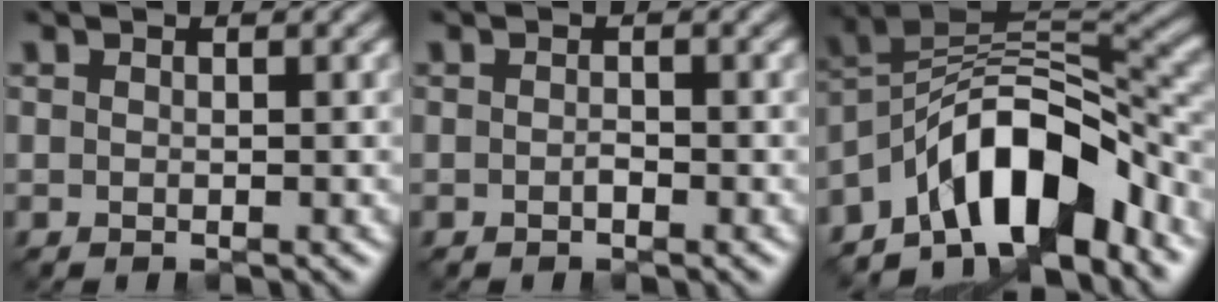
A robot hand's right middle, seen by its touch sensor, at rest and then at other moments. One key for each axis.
{"total": 0.6, "fx": -0.3, "fy": 0.2, "fz": 0.5, "tx": -0.009, "ty": 0.001, "tz": -0.005}
{"total": 10.3, "fx": -6.1, "fy": 4.2, "fz": 7.1, "tx": -0.089, "ty": 0.019, "tz": -0.116}